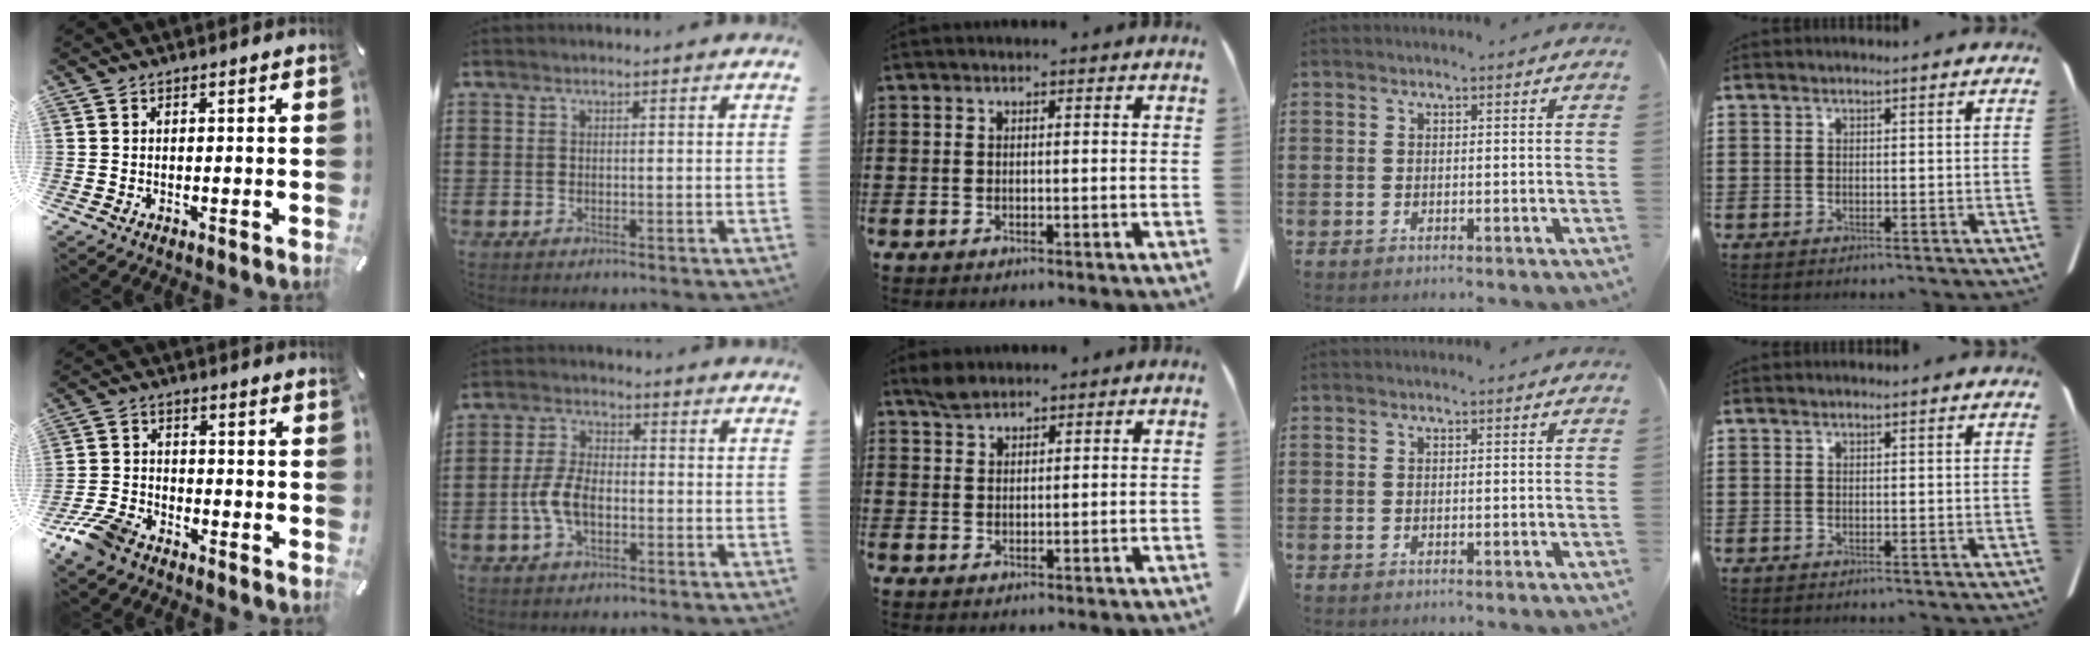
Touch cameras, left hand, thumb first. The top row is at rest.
{"thumb": {"total": 8.5, "force": [-6.6, 4.0, 3.6], "torque": [-0.087, 0.025, -0.131]}, "index": {"total": 6.2, "force": [-1.6, 3.3, 5.0], "torque": [-0.121, -0.002, -0.036]}, "middle": {"total": 2.3, "force": [2.0, 0.7, 0.9], "torque": [-0.024, 0.001, 0.039]}}